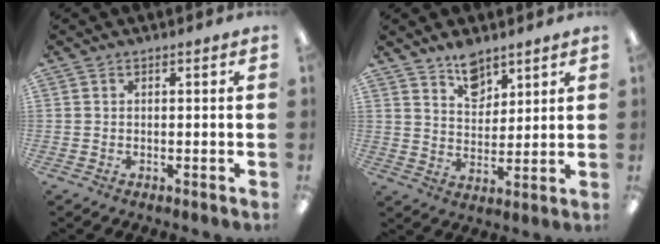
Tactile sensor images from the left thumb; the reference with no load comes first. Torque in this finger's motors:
{"motor_torque": [0.11, 0.17, 0.02, -0.22, 0.07]}